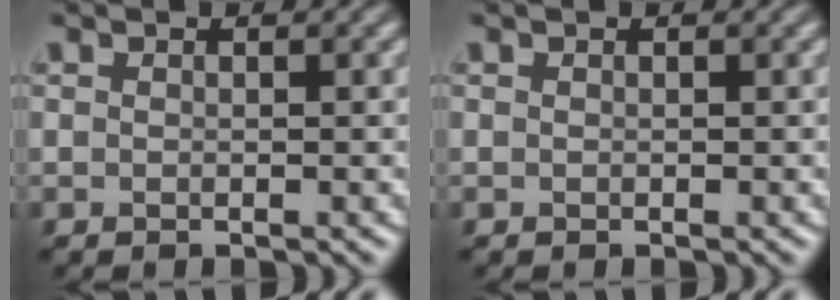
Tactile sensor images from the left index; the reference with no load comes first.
{"total": 0.0}